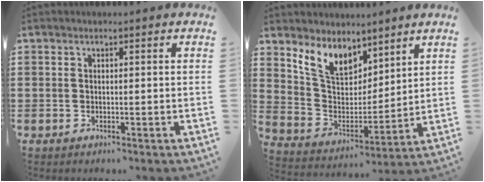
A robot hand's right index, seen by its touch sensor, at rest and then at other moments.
{"total": 8.5, "force": [6.4, 4.6, 3.1], "torque": [-0.097, -0.019, 0.122]}